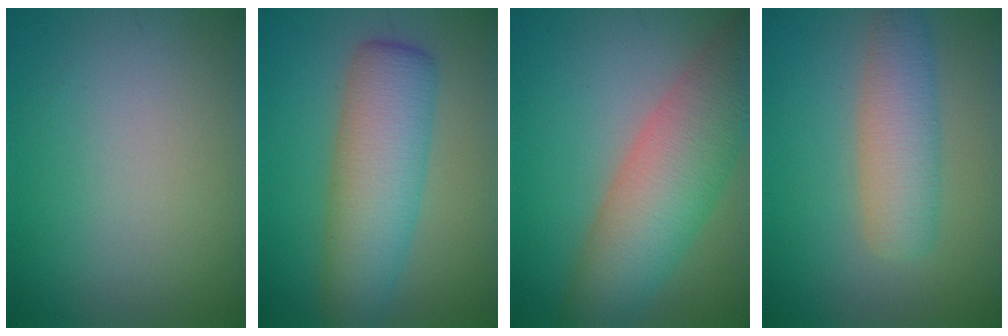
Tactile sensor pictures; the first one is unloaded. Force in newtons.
{"total": 7.0, "press": 7.0, "slide": 0.2}
{"total": 8.6, "press": 8.6, "slide": 0.3}
{"total": 4.5, "press": 4.5, "slide": 0.3}